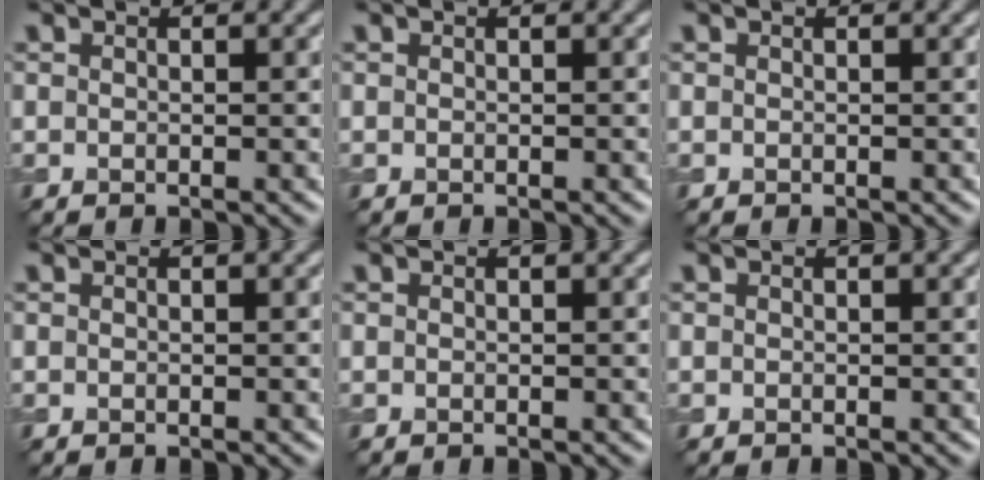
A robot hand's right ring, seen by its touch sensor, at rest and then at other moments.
{"total": 0.0}
{"total": 0.0}
{"total": 0.0}
{"total": 0.0}
{"total": 0.0}